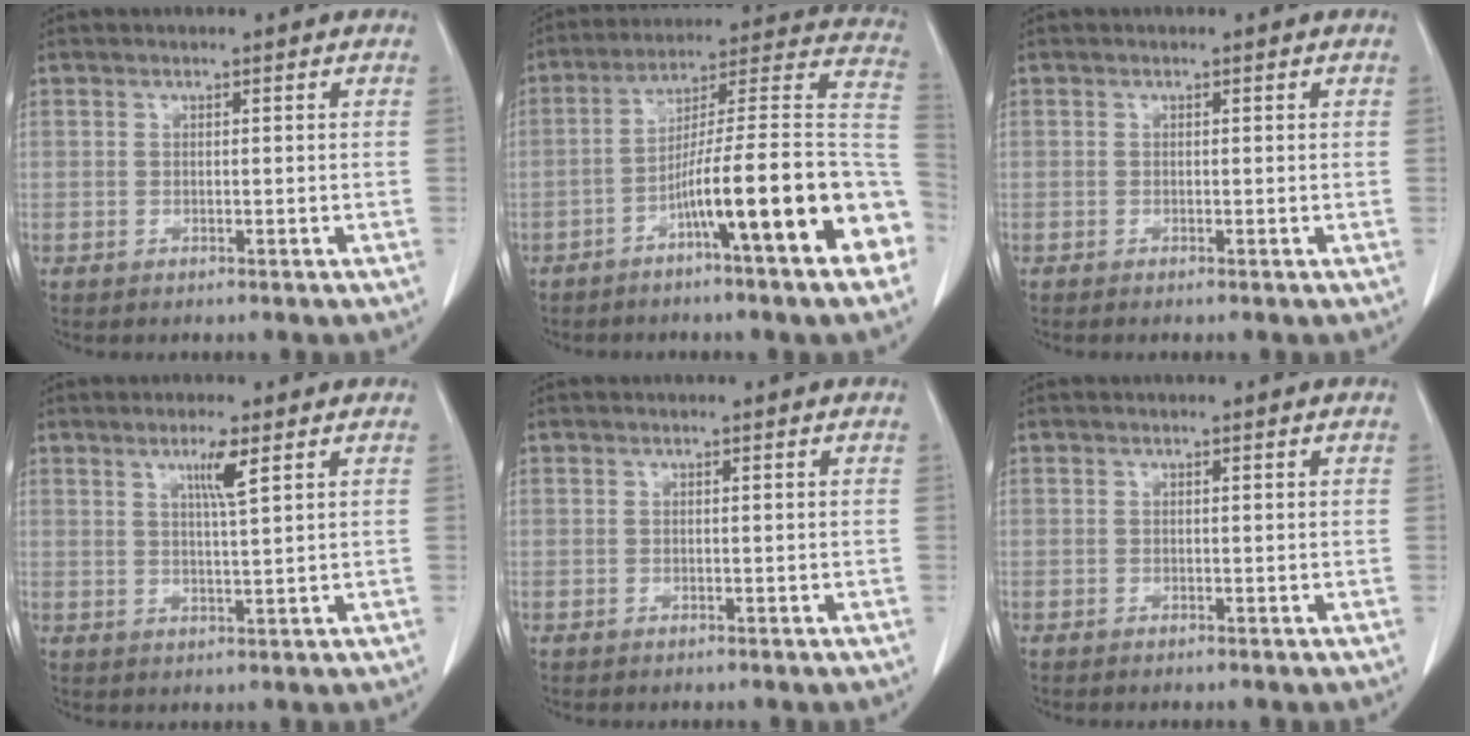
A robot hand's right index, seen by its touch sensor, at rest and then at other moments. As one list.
[{"total": 20.0, "force": [-7.9, 1.1, 18.4], "torque": [-0.206, 0.028, -0.121]}, {"total": 0.0}, {"total": 4.0, "force": [2.0, -0.2, 3.4], "torque": [-0.063, -0.005, 0.037]}, {"total": 0.0}, {"total": 0.0}]